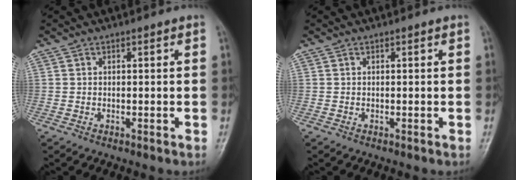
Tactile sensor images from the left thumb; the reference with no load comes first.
{"total": 0.0}